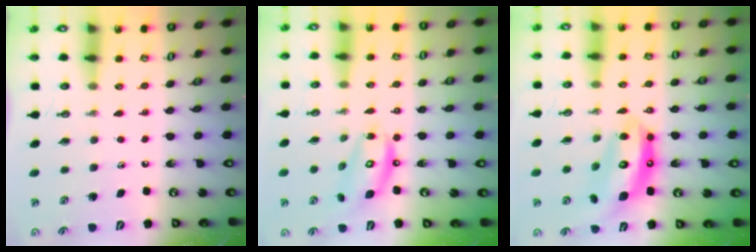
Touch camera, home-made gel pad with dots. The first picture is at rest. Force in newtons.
{"total": 12.1, "press": 12.1, "slide": 0.9}
{"total": 14.3, "press": 14.3, "slide": 1.3}